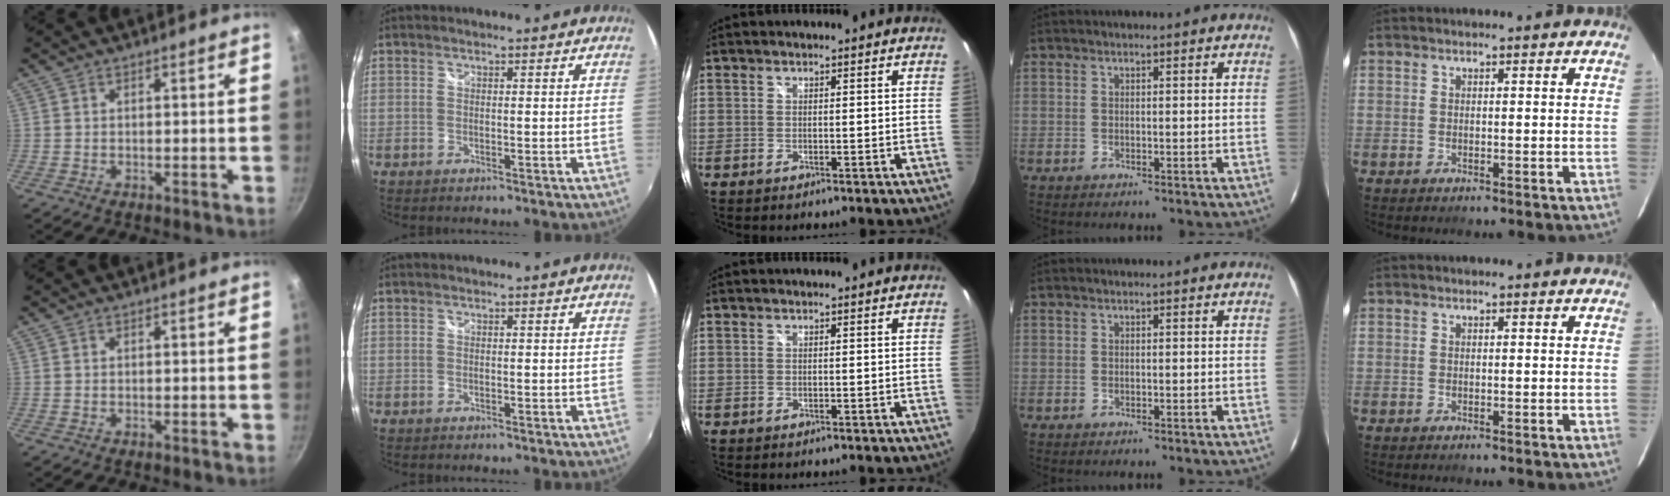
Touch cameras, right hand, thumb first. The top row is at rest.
{}